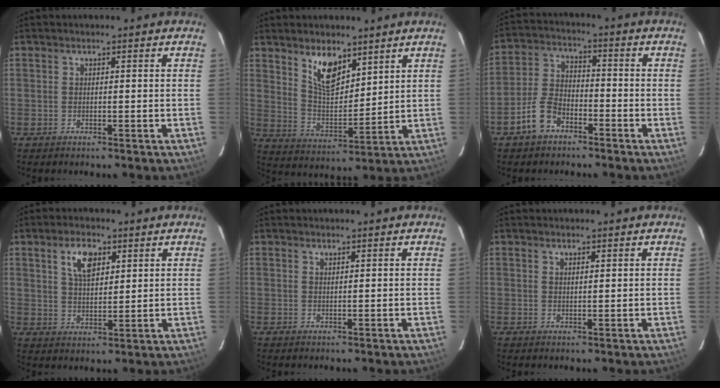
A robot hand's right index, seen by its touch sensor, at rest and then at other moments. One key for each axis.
{"total": 9.4, "fx": 6.1, "fy": 4.2, "fz": 5.8, "tx": -0.099, "ty": 0.002, "tz": 0.122}
{"total": 7.7, "fx": -4.9, "fy": 4.4, "fz": 4.0, "tx": -0.092, "ty": 0.015, "tz": -0.093}
{"total": 6.5, "fx": 3.2, "fy": 3.2, "fz": 4.7, "tx": -0.084, "ty": 0.008, "tz": 0.061}
{"total": 0.5, "fx": 0.5, "fy": 0.0, "fz": 0.2, "tx": -0.003, "ty": 0.000, "tz": 0.010}
{"total": 1.1, "fx": 0.8, "fy": 0.4, "fz": 0.6, "tx": -0.009, "ty": 0.001, "tz": 0.015}